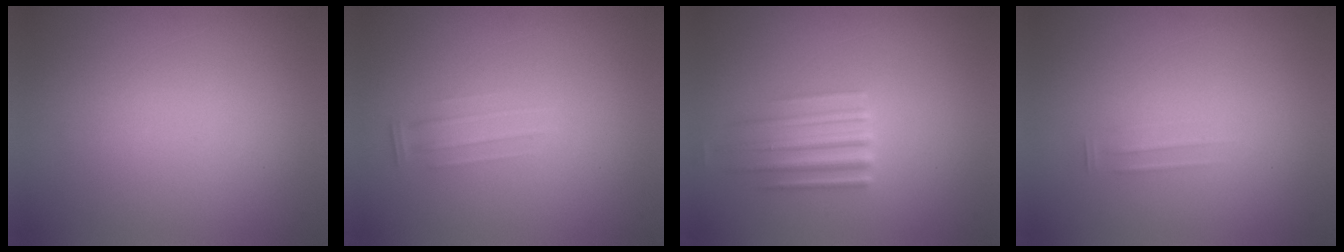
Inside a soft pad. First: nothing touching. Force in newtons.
{"total": 1.2}
{"total": 3.4}
{"total": 1.4}